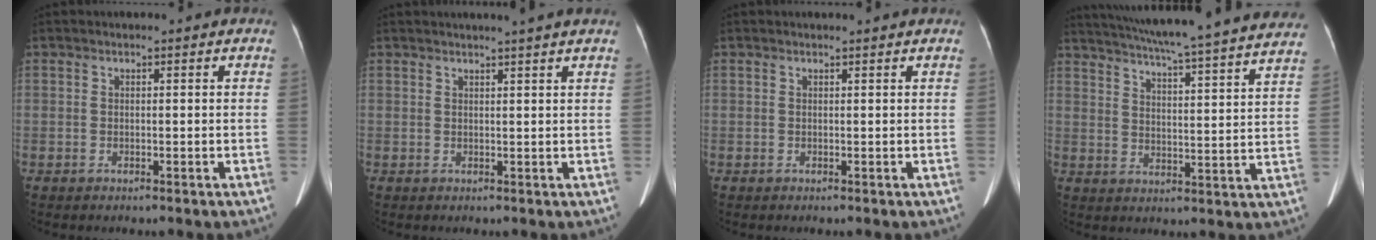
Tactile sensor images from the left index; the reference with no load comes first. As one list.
[{"total": 4.2, "force": [3.6, -0.9, 1.9], "torque": [-0.024, 0.011, 0.041]}, {"total": 1.5, "force": [1.4, -0.2, 0.4], "torque": [-0.012, 0.007, 0.018]}, {"total": 30.0, "force": [27.4, 0.6, 12.2], "torque": [-0.200, -0.046, 0.344]}]